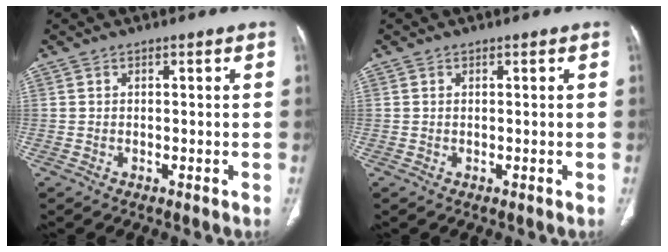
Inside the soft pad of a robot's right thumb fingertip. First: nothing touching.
{"total": 0.0}